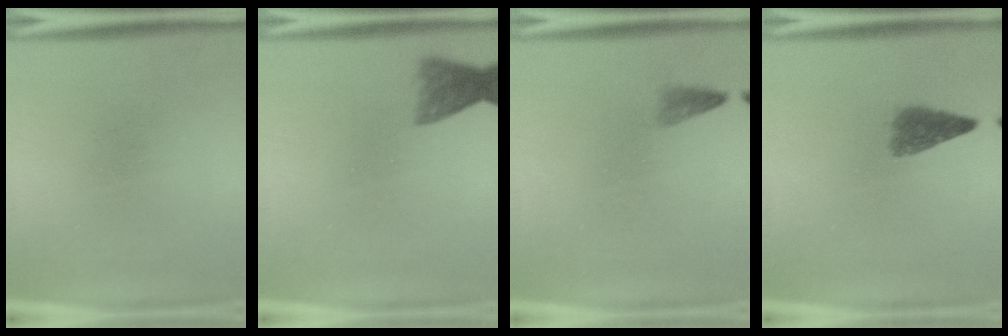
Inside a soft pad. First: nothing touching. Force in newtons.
{"total": 3.8}
{"total": 1.2}
{"total": 3.3}